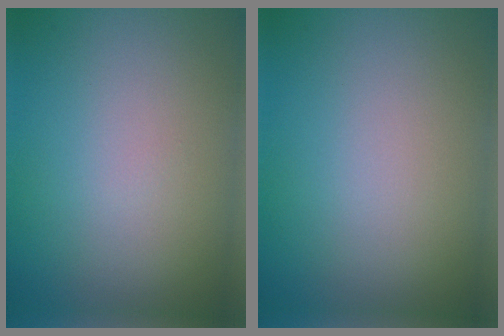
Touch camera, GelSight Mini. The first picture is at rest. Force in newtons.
{"total": 0.0}